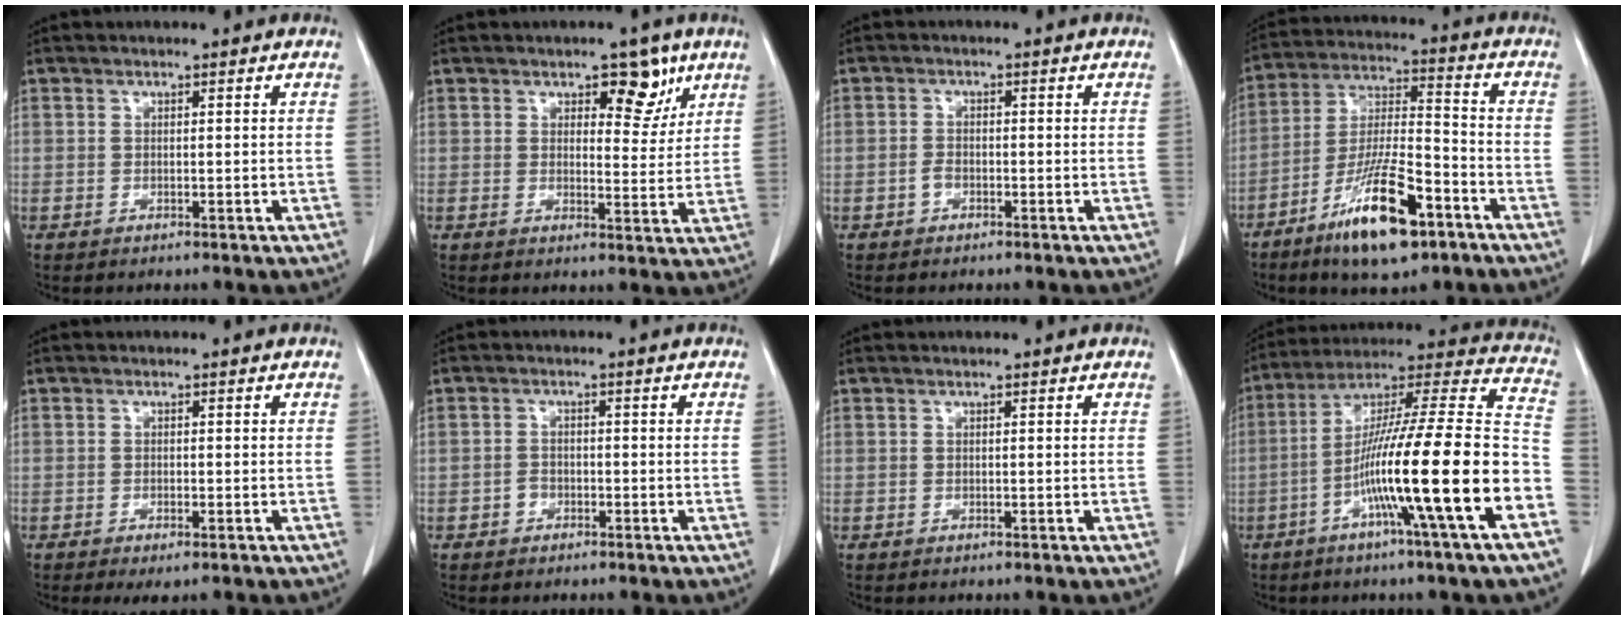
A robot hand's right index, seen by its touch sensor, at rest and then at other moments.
{"total": 5.7, "force": [3.4, 2.9, 3.5], "torque": [-0.033, -0.001, 0.046]}
{"total": 1.4, "force": [-0.8, 0.9, 0.8], "torque": [-0.012, 0.005, -0.015]}
{"total": 14.9, "force": [-8.6, 3.3, 11.7], "torque": [-0.222, -0.016, -0.151]}
{"total": 2.3, "force": [-1.4, 0.6, 1.8], "torque": [-0.027, -0.004, -0.018]}
{"total": 1.6, "force": [-0.9, 1.2, 0.5], "torque": [-0.007, 0.006, -0.017]}
{"total": 0.0}
{"total": 23.2, "force": [-8.2, -0.6, 21.6], "torque": [-0.329, -0.012, -0.151]}